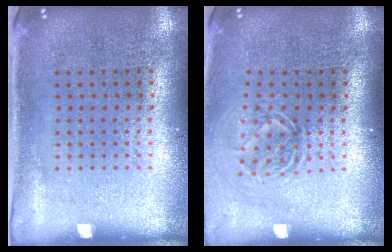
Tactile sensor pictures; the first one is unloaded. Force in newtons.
{"total": 1.5, "press": 1.1, "slide": 1.0}